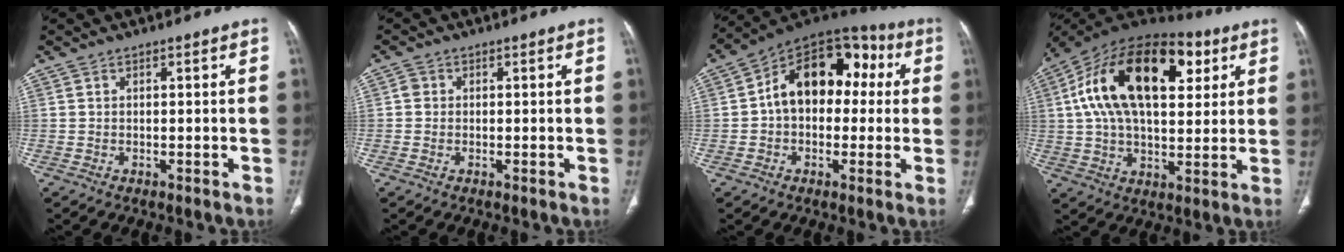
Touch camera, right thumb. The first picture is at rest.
{"total": 1.4, "force": [0.1, 1.3, 0.5], "torque": [-0.004, 0.003, 0.000]}
{"total": 17.6, "force": [2.2, 11.8, 12.8], "torque": [-0.147, 0.050, 0.021]}
{"total": 26.5, "force": [8.2, 14.3, 20.8], "torque": [-0.356, 0.023, 0.130]}